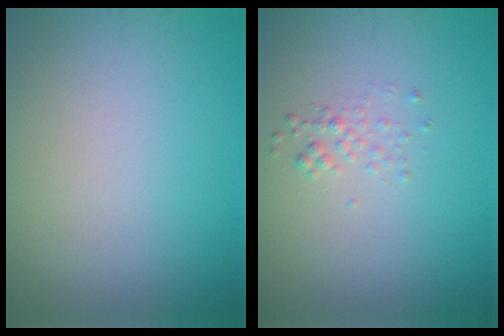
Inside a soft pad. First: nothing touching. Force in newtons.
{"total": 1.0, "press": 1.0, "slide": 0.1}